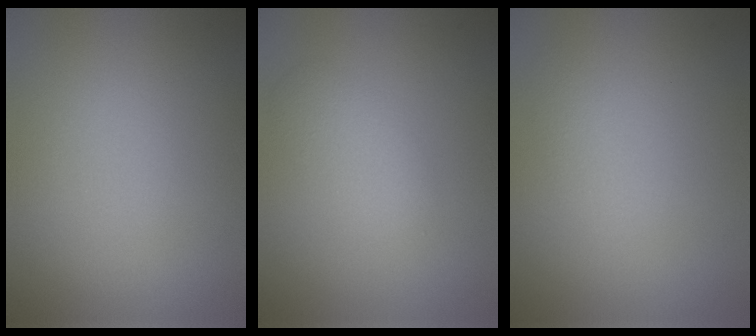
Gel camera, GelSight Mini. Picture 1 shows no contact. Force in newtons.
{"total": 2.2, "press": 2.2, "slide": 0.0}
{"total": 1.1, "press": 1.1, "slide": 0.0}